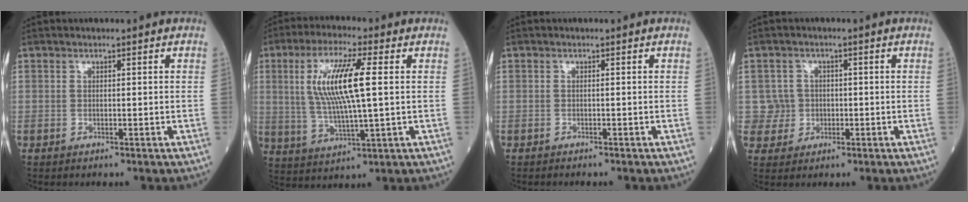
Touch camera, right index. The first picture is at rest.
{"total": 11.6, "force": [2.1, 1.4, 11.3], "torque": [-0.230, 0.003, 0.041]}
{"total": 1.4, "force": [-1.3, 0.1, 0.5], "torque": [-0.008, -0.001, -0.015]}
{"total": 3.6, "force": [0.0, 3.6, -0.4], "torque": [0.023, 0.009, -0.001]}